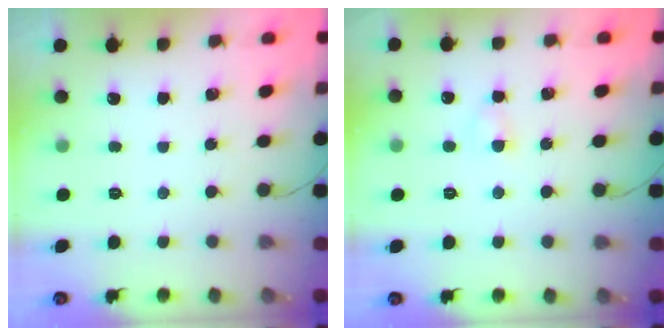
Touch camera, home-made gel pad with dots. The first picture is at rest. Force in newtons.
{"total": 2.4, "press": 2.3, "slide": 0.9}